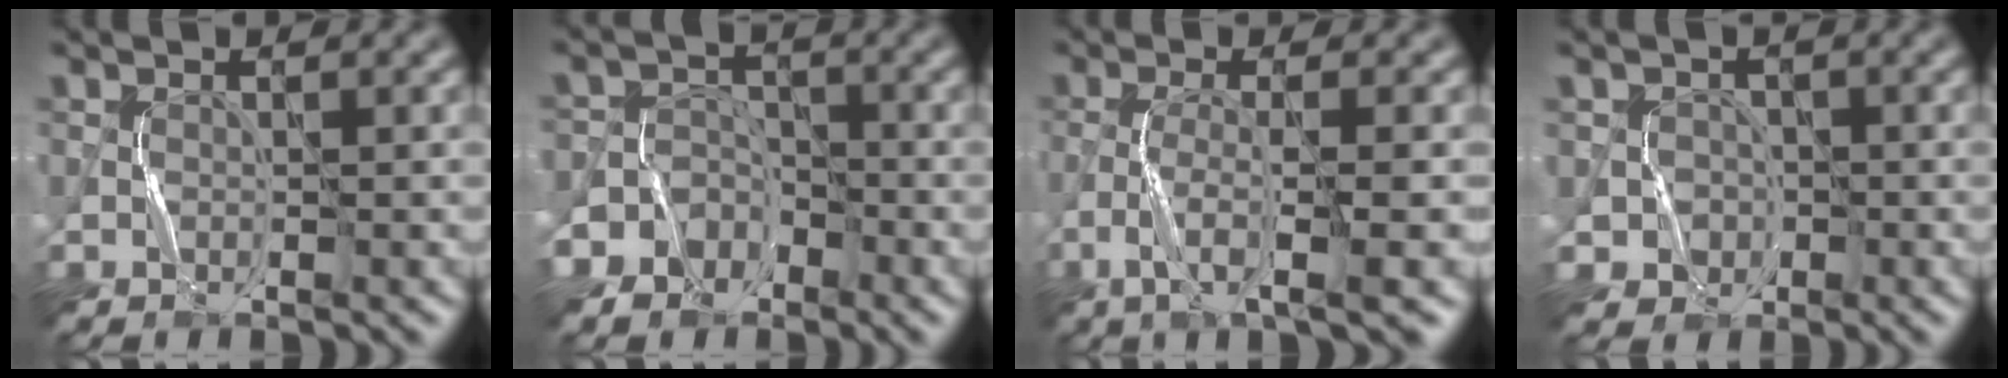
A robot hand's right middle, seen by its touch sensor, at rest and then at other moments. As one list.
[{"total": 5.7, "force": [-3.7, 4.3, 0.4], "torque": [0.014, -0.002, -0.087]}, {"total": 4.1, "force": [-1.8, 0.3, 3.6], "torque": [-0.072, -0.003, -0.038]}, {"total": 2.6, "force": [-0.5, 2.5, 0.0], "torque": [0.016, 0.006, -0.020]}]